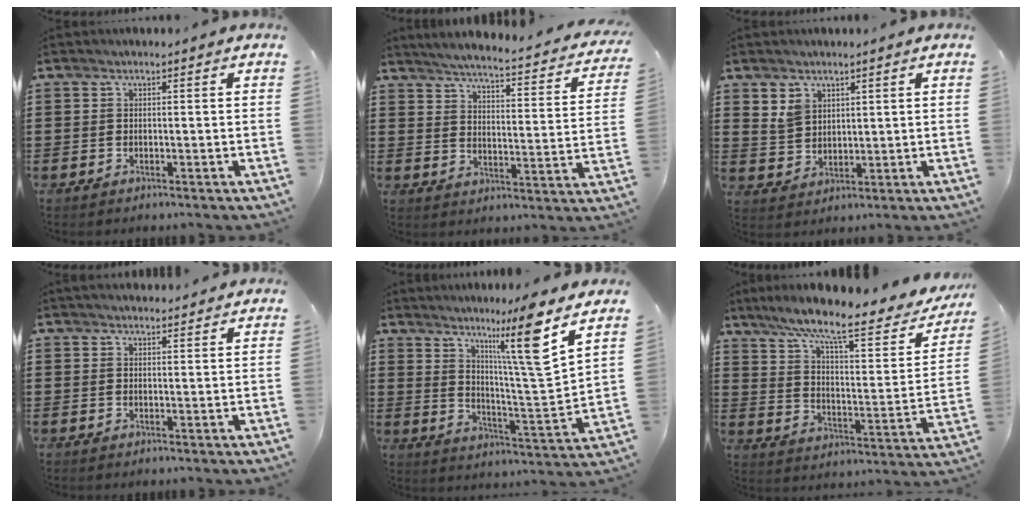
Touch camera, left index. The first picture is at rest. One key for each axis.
{"total": 3.7, "fx": 3.5, "fy": -0.5, "fz": 1.2, "tx": -0.044, "ty": -0.035, "tz": 0.050}
{"total": 3.1, "fx": 2.2, "fy": 2.1, "fz": 0.7, "tx": -0.021, "ty": 0.007, "tz": 0.042}
{"total": 1.5, "fx": 1.5, "fy": 0.2, "fz": 0.2, "tx": -0.006, "ty": 0.003, "tz": 0.030}
{"total": 13.2, "fx": 8.5, "fy": 0.2, "fz": 10.1, "tx": -0.176, "ty": -0.043, "tz": 0.126}
{"total": 12.2, "fx": 9.7, "fy": 1.3, "fz": 7.4, "tx": -0.154, "ty": -0.064, "tz": 0.157}